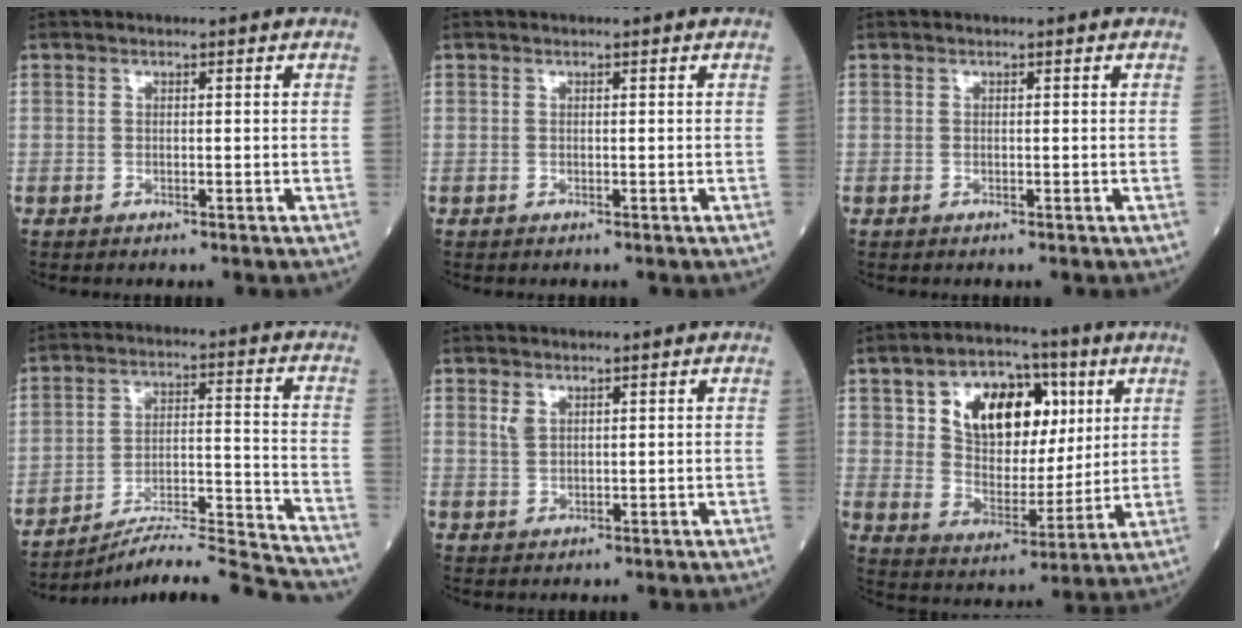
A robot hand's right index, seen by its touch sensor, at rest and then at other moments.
{"total": 0.0}
{"total": 0.0}
{"total": 16.8, "force": [-16.2, -0.9, 4.2], "torque": [-0.066, 0.019, -0.246]}
{"total": 1.4, "force": [0.9, 0.7, 0.8], "torque": [-0.019, 0.003, 0.024]}
{"total": 14.4, "force": [5.4, 8.4, 10.5], "torque": [-0.180, 0.027, 0.098]}